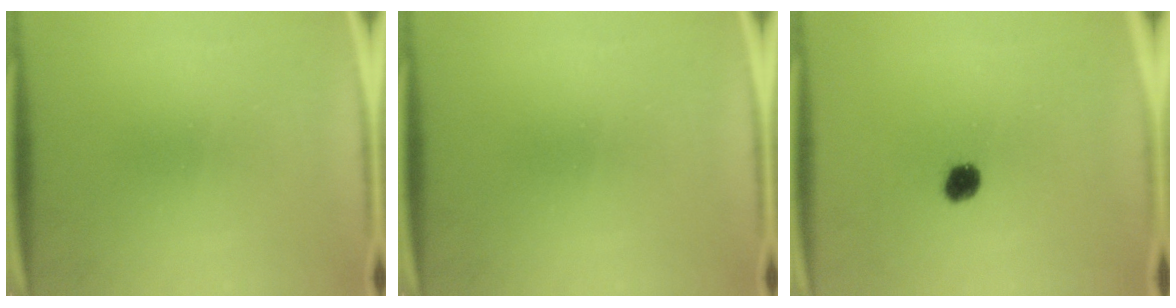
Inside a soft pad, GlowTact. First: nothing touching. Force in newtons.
{"total": 0.0}
{"total": 3.5}